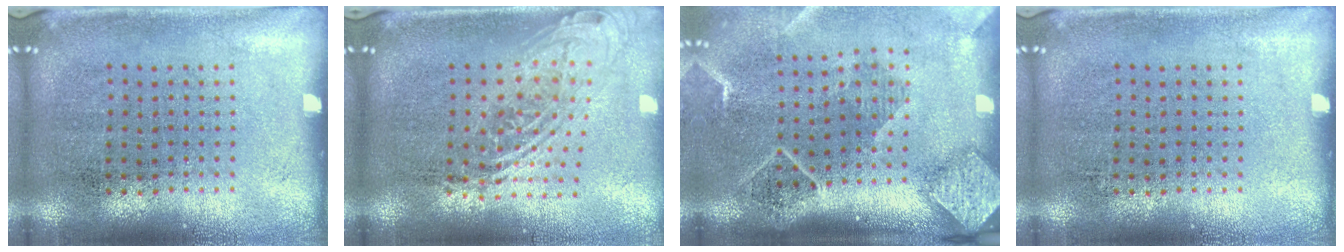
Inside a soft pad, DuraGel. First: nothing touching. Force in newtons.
{"total": 1.9, "press": 1.5, "slide": 1.3}
{"total": 2.7, "press": 2.1, "slide": 1.7}
{"total": 0.0}